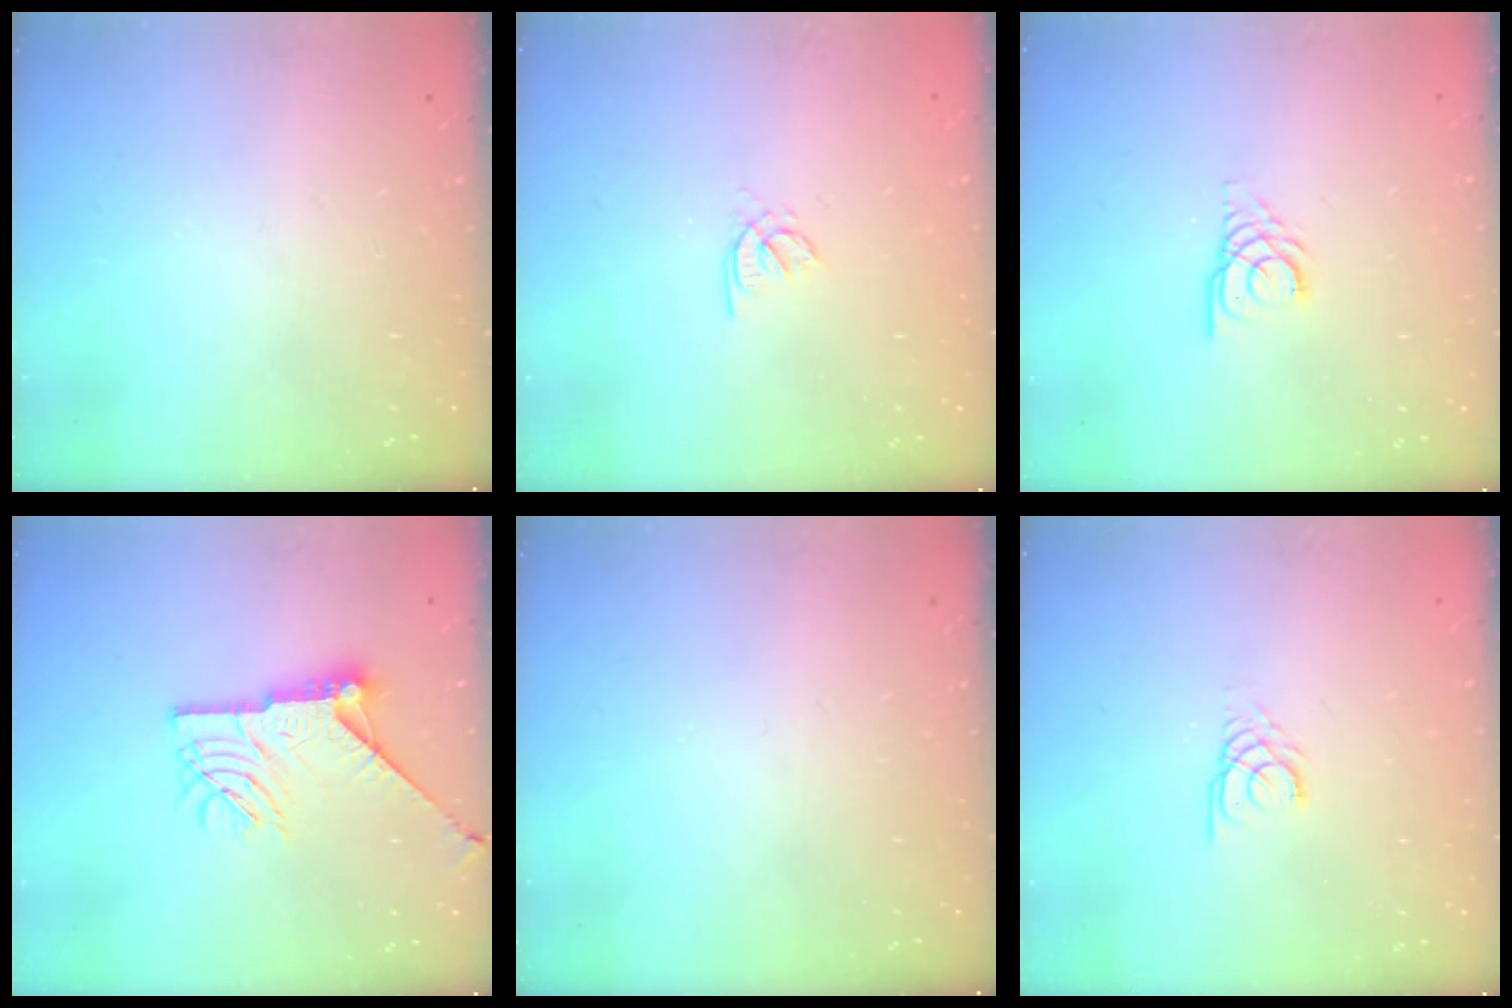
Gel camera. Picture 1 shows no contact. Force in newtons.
{"total": 1.7, "press": 1.6, "slide": 0.4}
{"total": 4.1, "press": 4.1, "slide": 0.2}
{"total": 15.8, "press": 15.7, "slide": 0.7}
{"total": 0.0}
{"total": 2.2, "press": 2.2, "slide": 0.2}